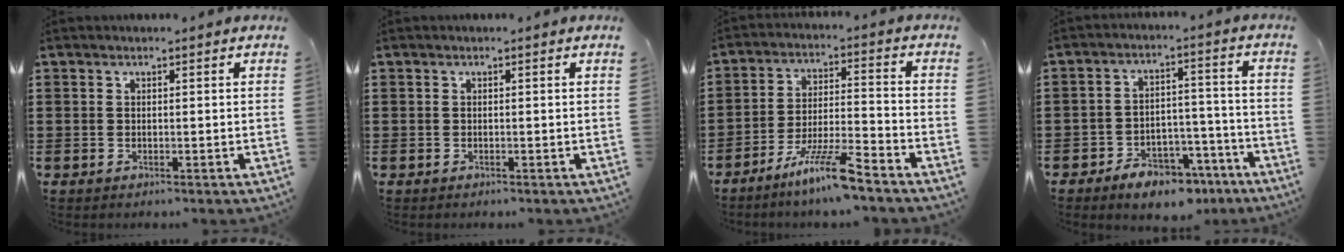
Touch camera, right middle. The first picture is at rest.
{"total": 0.0}
{"total": 8.6, "force": [-6.5, 0.4, 5.6], "torque": [-0.113, -0.005, -0.125]}
{"total": 6.2, "force": [-5.2, 2.4, 2.3], "torque": [-0.034, 0.023, -0.096]}